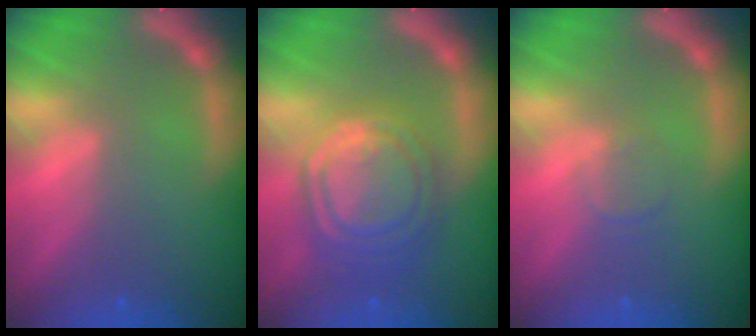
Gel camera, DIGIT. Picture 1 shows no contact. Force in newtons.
{"total": 9.5}
{"total": 1.4}